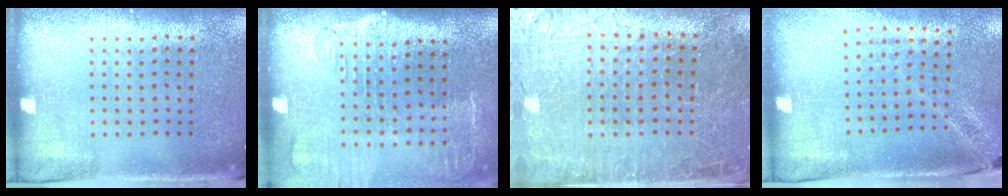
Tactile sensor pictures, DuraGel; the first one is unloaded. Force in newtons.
{"total": 2.1, "press": 1.7, "slide": 1.2}
{"total": 1.6, "press": 1.6, "slide": 0.1}
{"total": 1.7, "press": 1.5, "slide": 0.8}